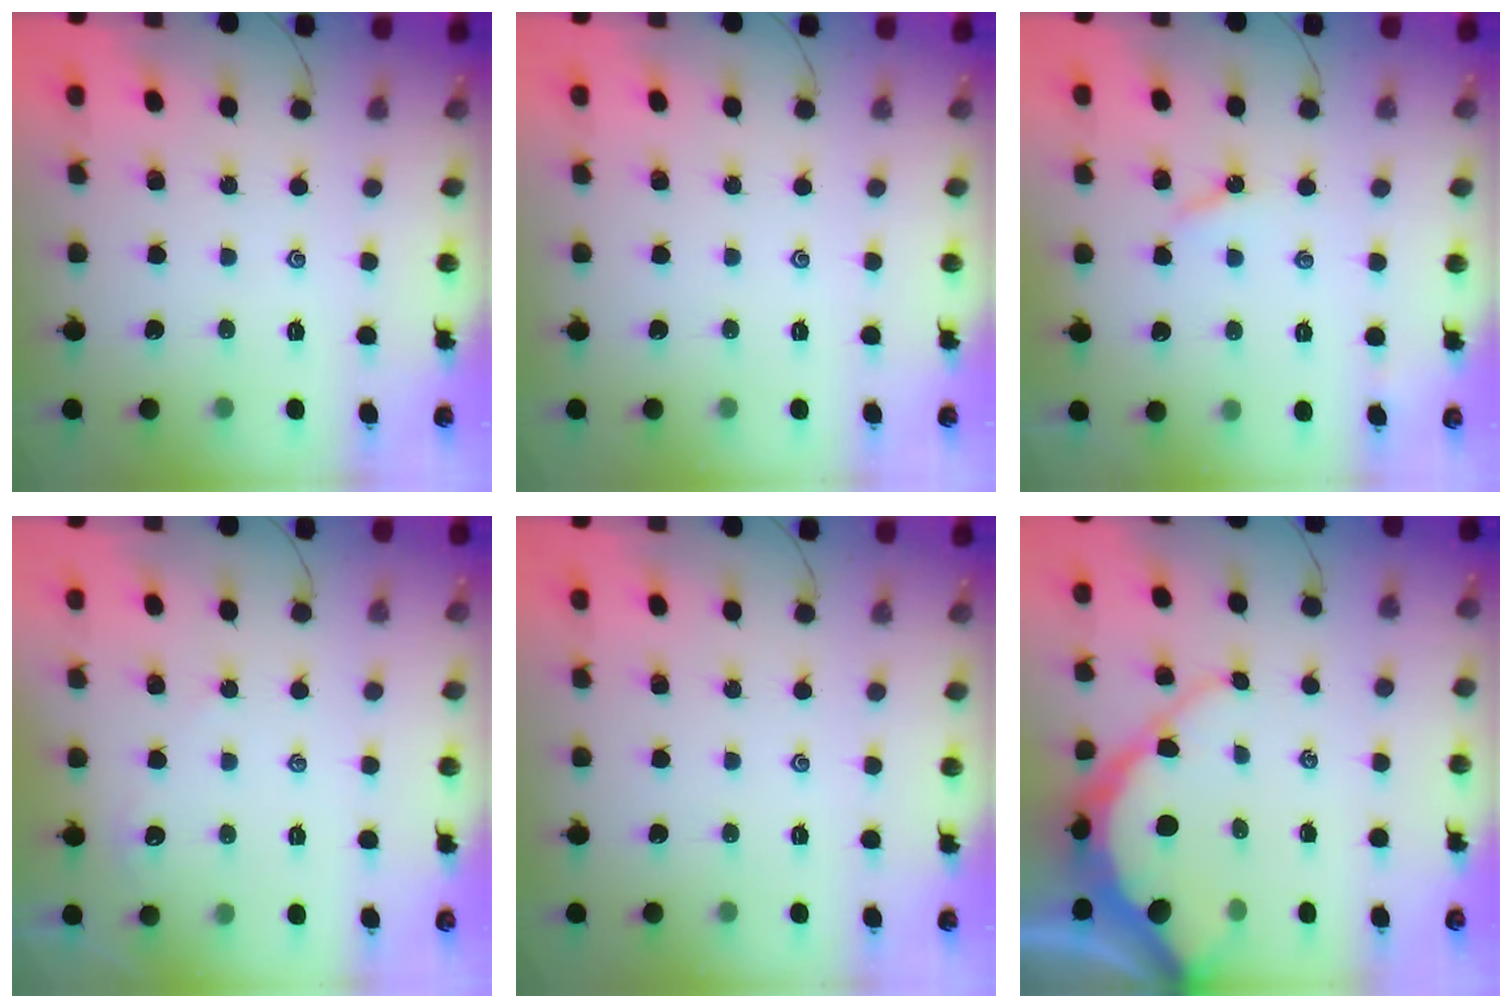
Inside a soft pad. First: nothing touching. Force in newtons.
{"total": 0.0}
{"total": 2.5, "press": 2.4, "slide": 0.4}
{"total": 1.4, "press": 1.4, "slide": 0.2}
{"total": 0.0}
{"total": 10.8, "press": 10.7, "slide": 1.0}